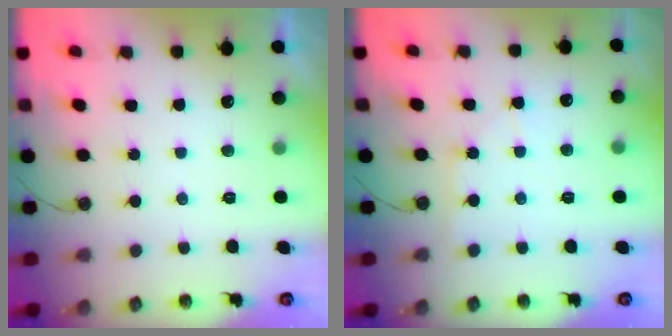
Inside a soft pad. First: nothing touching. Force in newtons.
{"total": 5.1, "press": 5.0, "slide": 0.8}